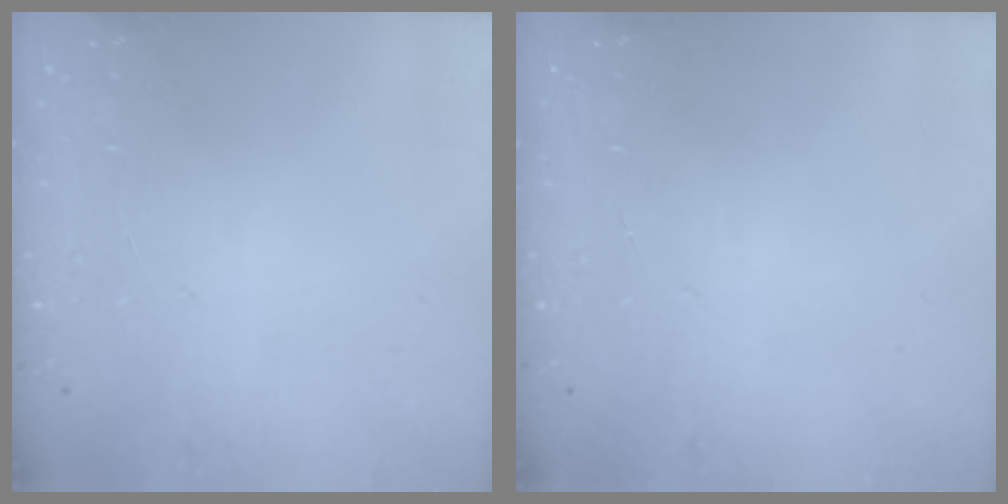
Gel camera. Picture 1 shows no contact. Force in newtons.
{"total": 0.0}